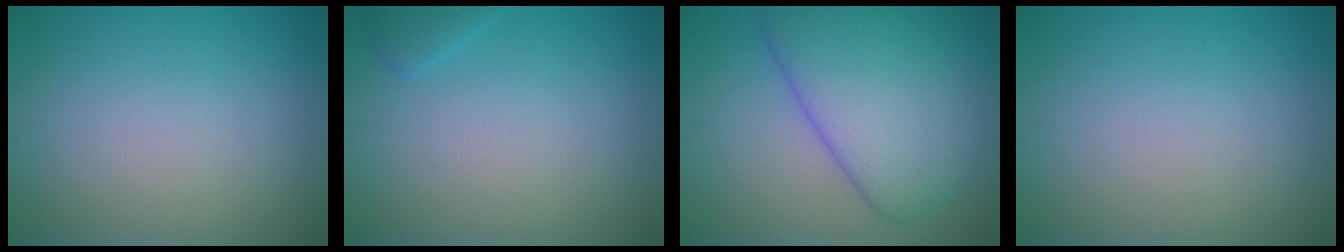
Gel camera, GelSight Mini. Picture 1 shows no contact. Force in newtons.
{"total": 0.9, "press": 0.9, "slide": 0.1}
{"total": 10.2, "press": 10.2, "slide": 0.4}
{"total": 0.0}